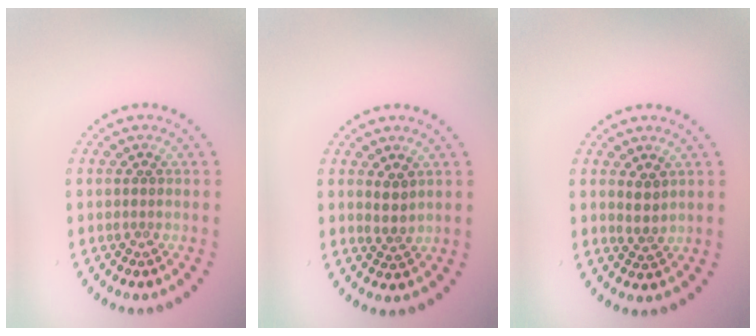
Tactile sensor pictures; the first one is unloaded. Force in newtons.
{"total": 1.5, "press": 1.3, "slide": 0.8}
{"total": 1.5, "press": 1.3, "slide": 0.8}